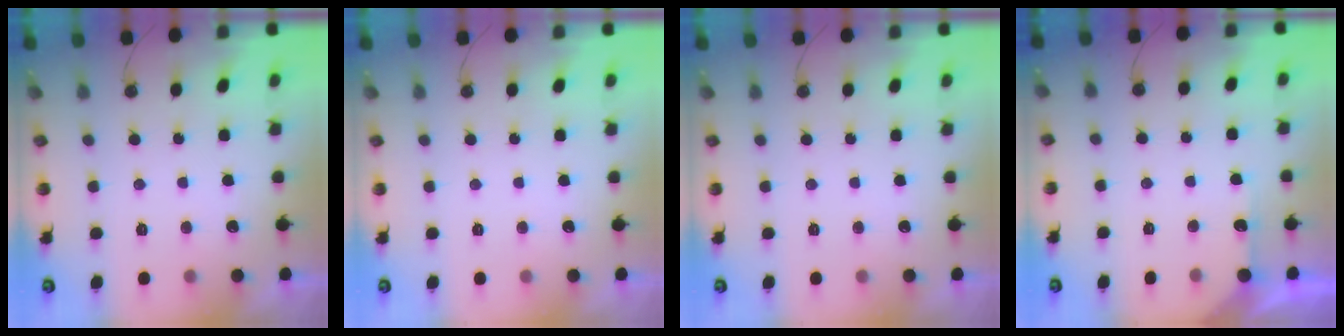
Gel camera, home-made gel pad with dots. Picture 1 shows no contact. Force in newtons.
{"total": 0.0}
{"total": 0.0}
{"total": 5.0, "press": 4.9, "slide": 0.6}